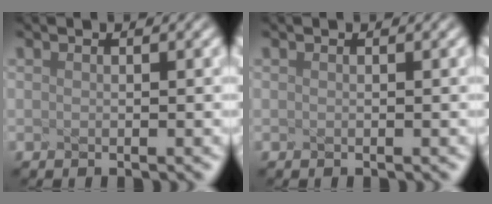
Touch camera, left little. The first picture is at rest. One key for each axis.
{"total": 0.0}